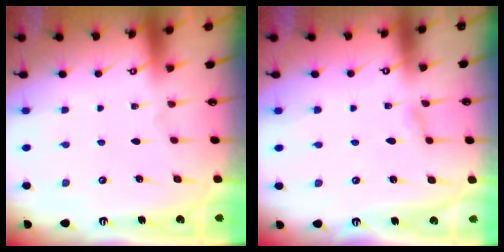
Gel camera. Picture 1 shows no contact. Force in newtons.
{"total": 0.9, "press": 0.9, "slide": 0.1}